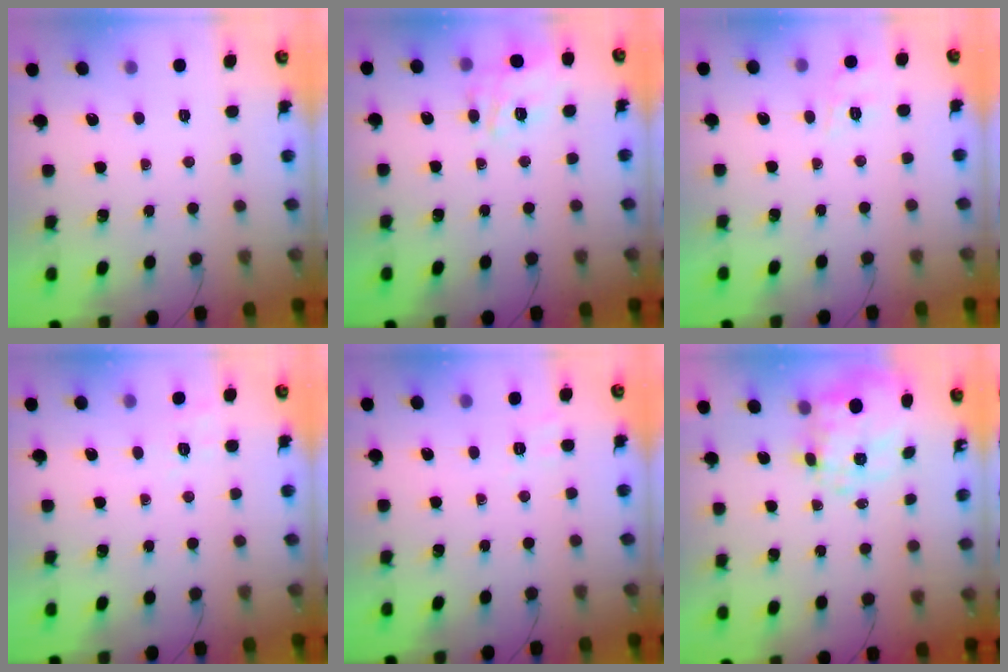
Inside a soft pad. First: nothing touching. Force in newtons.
{"total": 7.0, "press": 6.6, "slide": 2.4}
{"total": 7.1, "press": 6.8, "slide": 1.8}
{"total": 1.7, "press": 0.1, "slide": 1.7}
{"total": 2.9, "press": 2.2, "slide": 1.9}
{"total": 9.6, "press": 9.4, "slide": 1.9}